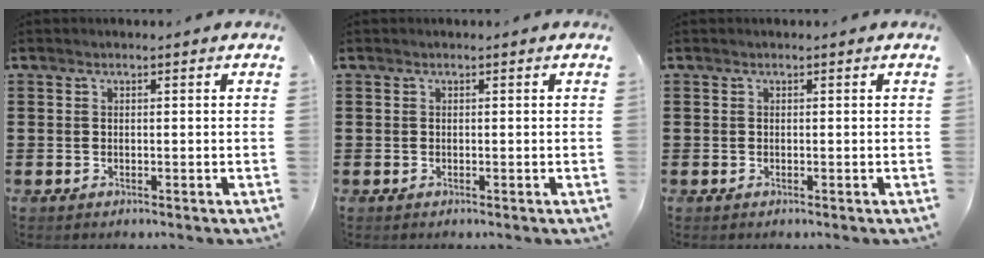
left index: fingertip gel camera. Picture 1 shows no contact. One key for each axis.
{"total": 0.0}
{"total": 0.0}